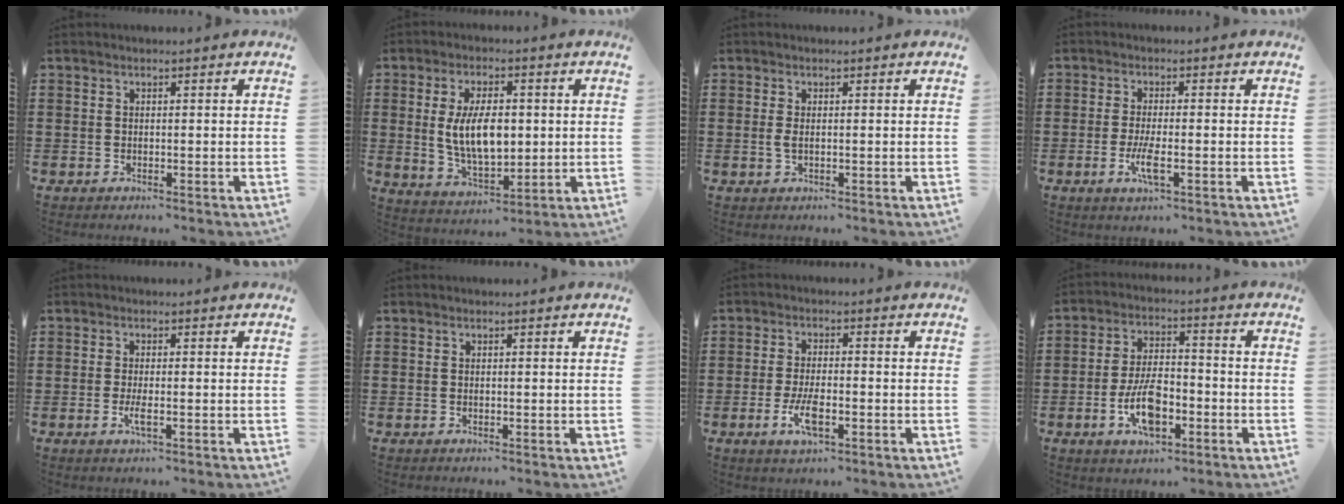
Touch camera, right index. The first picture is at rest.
{"total": 9.2, "force": [0.8, 4.6, 7.9], "torque": [-0.148, 0.001, 0.010]}
{"total": 1.2, "force": [0.0, 0.3, 1.2], "torque": [-0.023, 0.001, -0.001]}
{"total": 4.1, "force": [-1.4, 0.7, 3.8], "torque": [-0.083, -0.010, -0.030]}
{"total": 2.3, "force": [-0.7, 0.3, 2.1], "torque": [-0.052, -0.008, -0.016]}
{"total": 0.0}
{"total": 5.2, "force": [-1.9, 1.7, 4.6], "torque": [-0.103, -0.007, -0.039]}
{"total": 8.5, "force": [-3.1, 4.0, 6.9], "torque": [-0.145, 0.002, -0.058]}